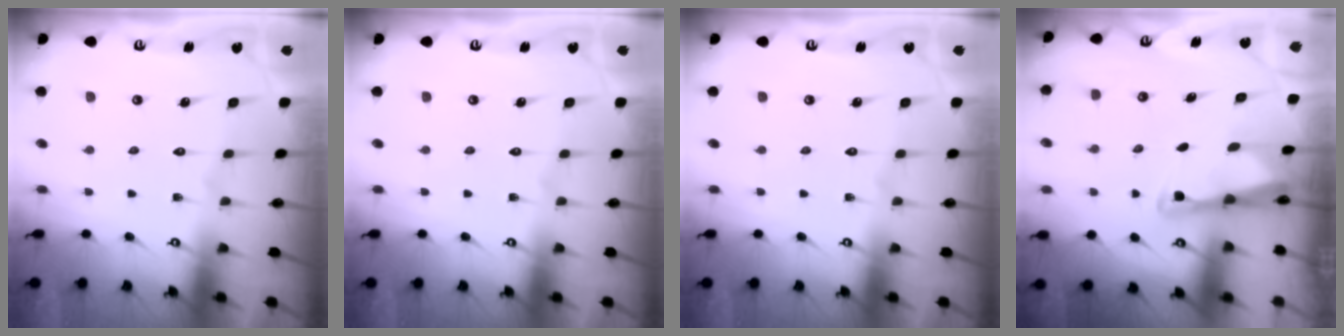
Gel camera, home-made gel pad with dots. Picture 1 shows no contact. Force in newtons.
{"total": 0.0}
{"total": 0.0}
{"total": 2.7, "press": 2.6, "slide": 0.3}